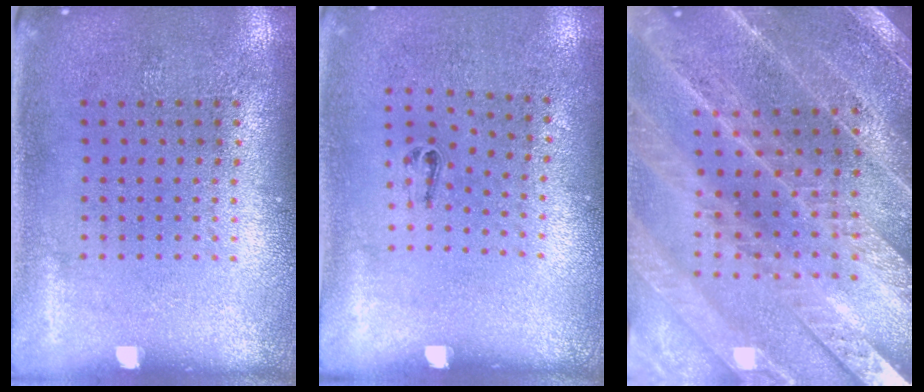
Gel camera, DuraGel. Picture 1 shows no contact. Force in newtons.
{"total": 0.5, "press": 0.3, "slide": 0.5}
{"total": 3.1, "press": 3.0, "slide": 0.7}